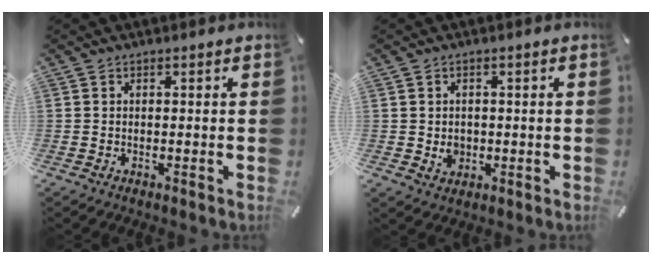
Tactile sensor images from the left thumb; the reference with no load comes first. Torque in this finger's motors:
{"motor_torque": [-0.01, 0.02, 0.11, 0.14, 0.00]}